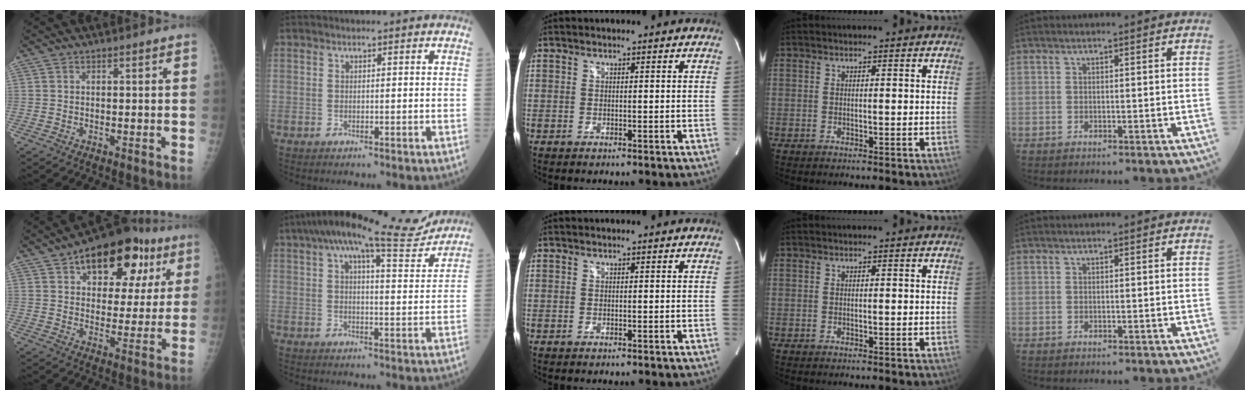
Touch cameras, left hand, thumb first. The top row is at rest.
{"thumb": {"total": 19.6, "force": [9.4, 10.9, 13.3], "torque": [-0.139, -0.003, 0.131]}, "index": {"total": 14.6, "force": [12.7, 1.7, 7.0], "torque": [-0.119, 0.015, 0.175]}}